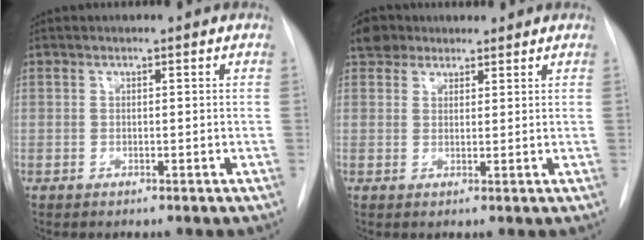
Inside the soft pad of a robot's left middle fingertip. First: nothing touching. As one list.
[{"total": 4.4, "force": [3.4, 2.6, 0.8], "torque": [-0.019, 0.024, 0.059]}]